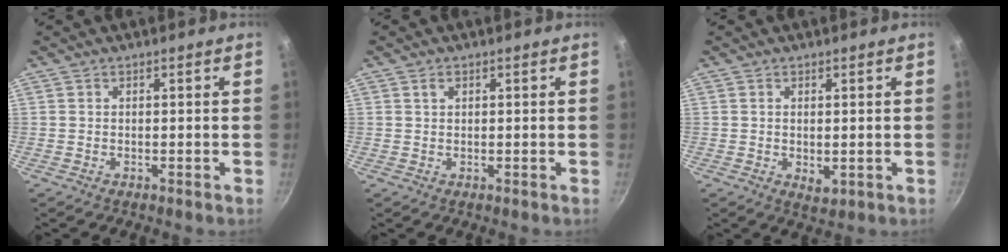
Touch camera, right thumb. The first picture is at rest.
{"total": 1.1, "force": [0.5, 0.8, 0.6], "torque": [-0.008, 0.001, 0.009]}
{"total": 2.6, "force": [0.0, 1.4, 2.3], "torque": [-0.035, -0.010, 0.003]}